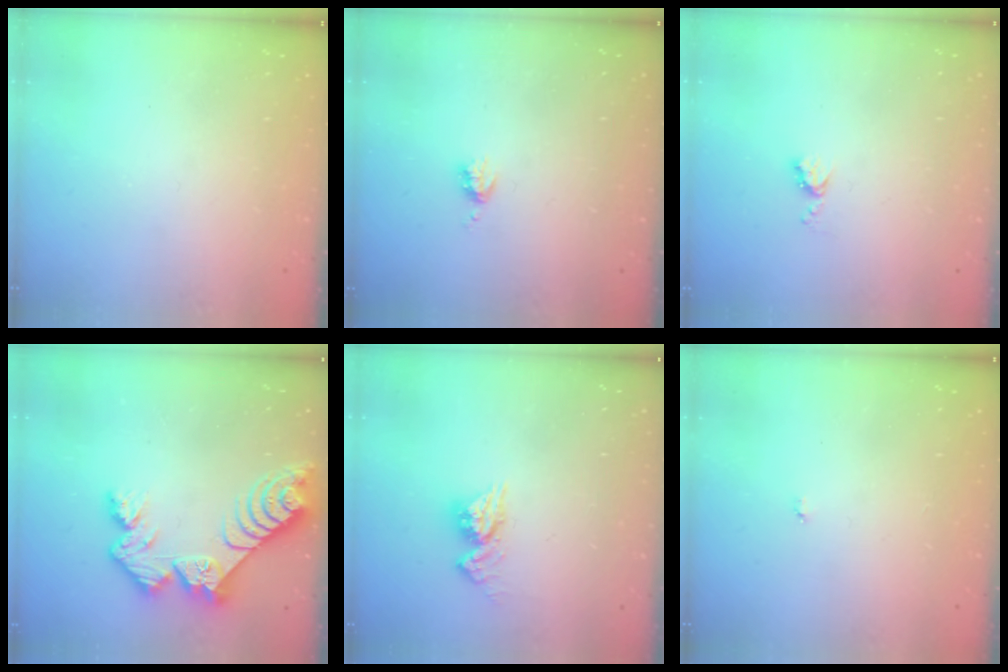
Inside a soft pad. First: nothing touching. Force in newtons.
{"total": 3.4, "press": 3.3, "slide": 0.5}
{"total": 4.4, "press": 4.3, "slide": 0.5}
{"total": 11.8, "press": 11.8, "slide": 1.1}
{"total": 8.3, "press": 8.3, "slide": 0.8}
{"total": 2.9, "press": 2.9, "slide": 0.3}